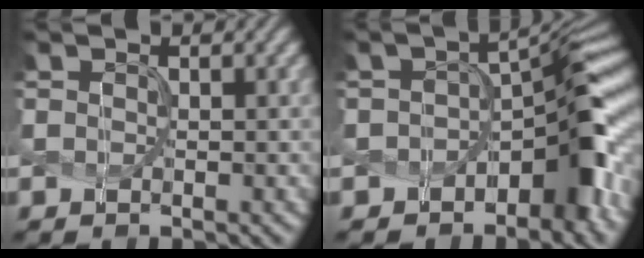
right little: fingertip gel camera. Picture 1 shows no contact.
{"total": 7.8, "force": [-2.4, 3.5, 6.5], "torque": [-0.070, 0.008, -0.049]}